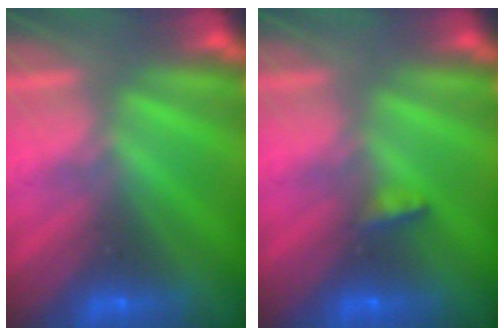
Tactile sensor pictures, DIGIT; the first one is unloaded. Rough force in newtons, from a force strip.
{"total": 2.9}